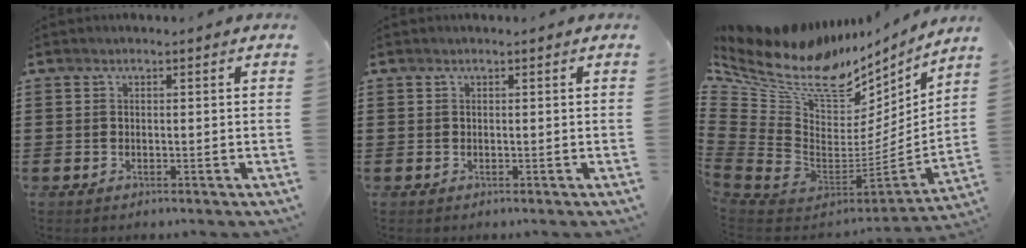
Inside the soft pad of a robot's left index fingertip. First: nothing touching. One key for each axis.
{"total": 0.0}
{"total": 10.1, "fx": 7.3, "fy": 5.4, "fz": 4.3, "tx": -0.134, "ty": -0.076, "tz": 0.125}